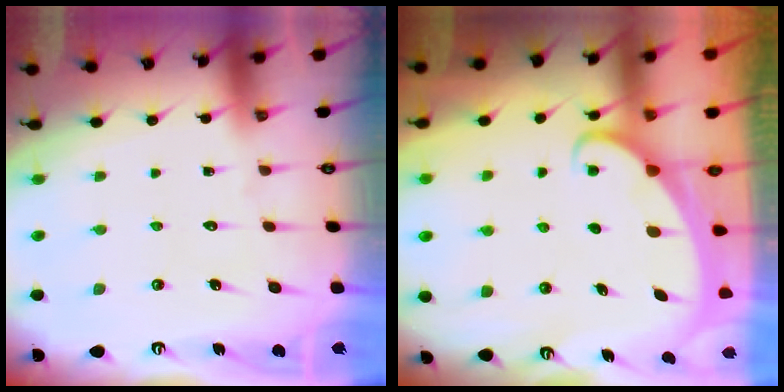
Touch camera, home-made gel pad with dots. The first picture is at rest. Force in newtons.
{"total": 1.8, "press": 1.8, "slide": 0.2}